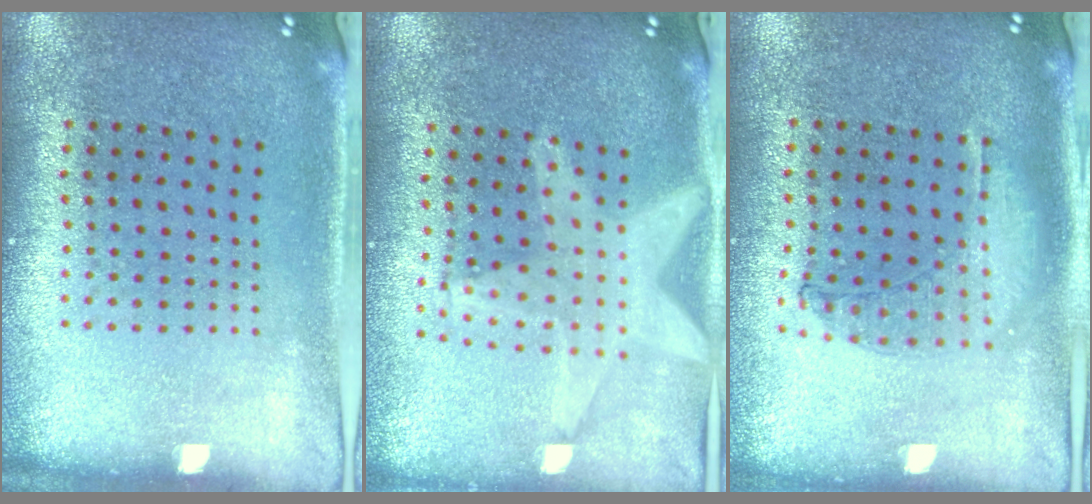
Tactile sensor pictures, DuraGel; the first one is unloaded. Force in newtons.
{"total": 2.3, "press": 1.8, "slide": 1.3}
{"total": 0.9, "press": 0.9, "slide": 0.3}